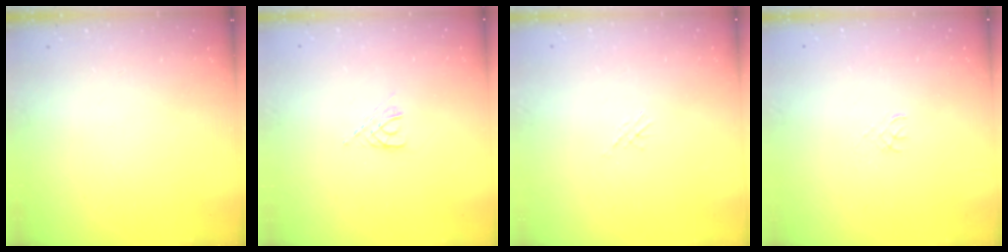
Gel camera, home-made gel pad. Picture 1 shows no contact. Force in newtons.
{"total": 3.0, "press": 3.0, "slide": 0.5}
{"total": 2.1, "press": 2.1, "slide": 0.5}
{"total": 1.5, "press": 1.5, "slide": 0.2}